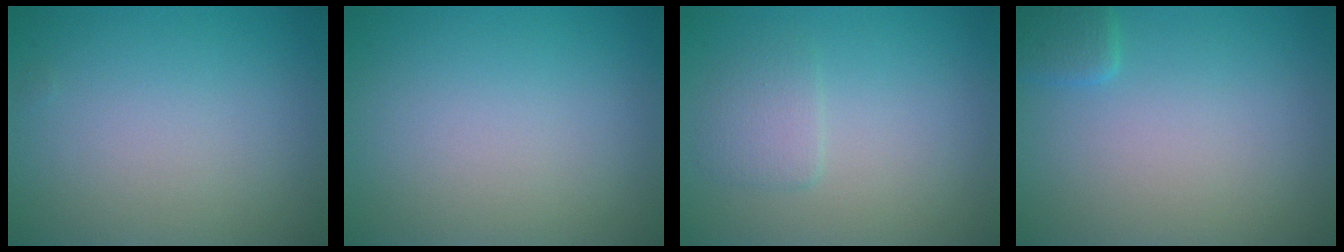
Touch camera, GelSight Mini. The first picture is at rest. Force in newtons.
{"total": 0.0}
{"total": 1.6, "press": 1.6, "slide": 0.3}
{"total": 1.5, "press": 1.5, "slide": 0.1}